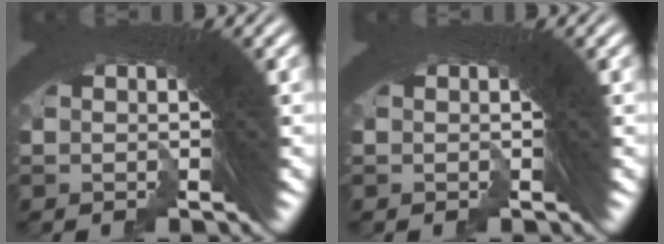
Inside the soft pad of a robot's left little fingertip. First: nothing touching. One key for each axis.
{"total": 0.0}